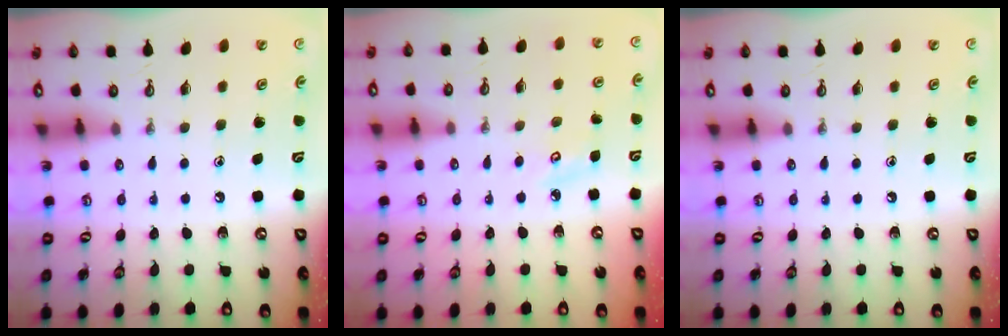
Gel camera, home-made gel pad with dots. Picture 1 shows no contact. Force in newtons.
{"total": 4.6, "press": 4.6, "slide": 0.3}
{"total": 0.0}